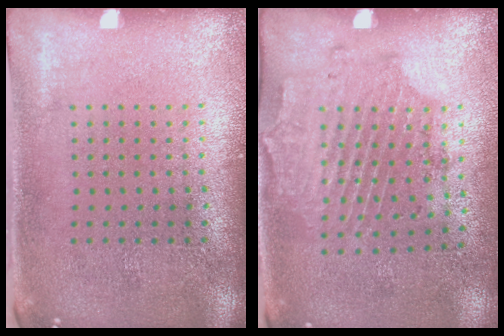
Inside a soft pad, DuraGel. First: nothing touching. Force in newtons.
{"total": 1.7, "press": 1.2, "slide": 1.1}